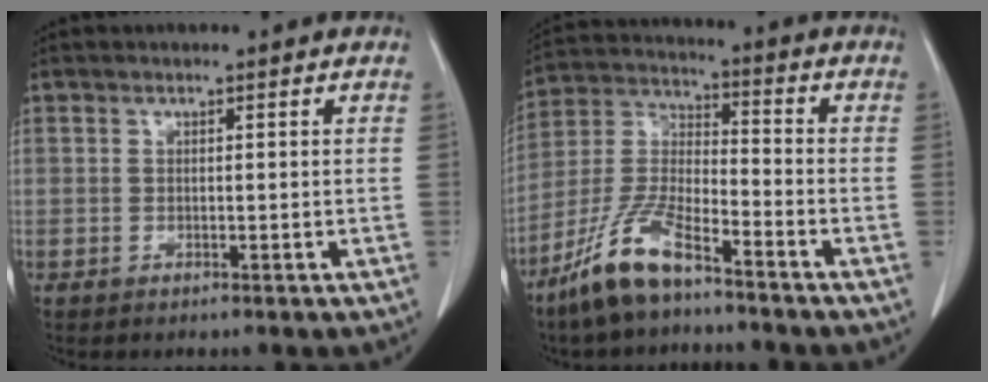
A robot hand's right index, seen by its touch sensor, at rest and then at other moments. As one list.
[{"total": 11.2, "force": [-8.1, 2.4, 7.4], "torque": [-0.165, -0.011, -0.163]}]